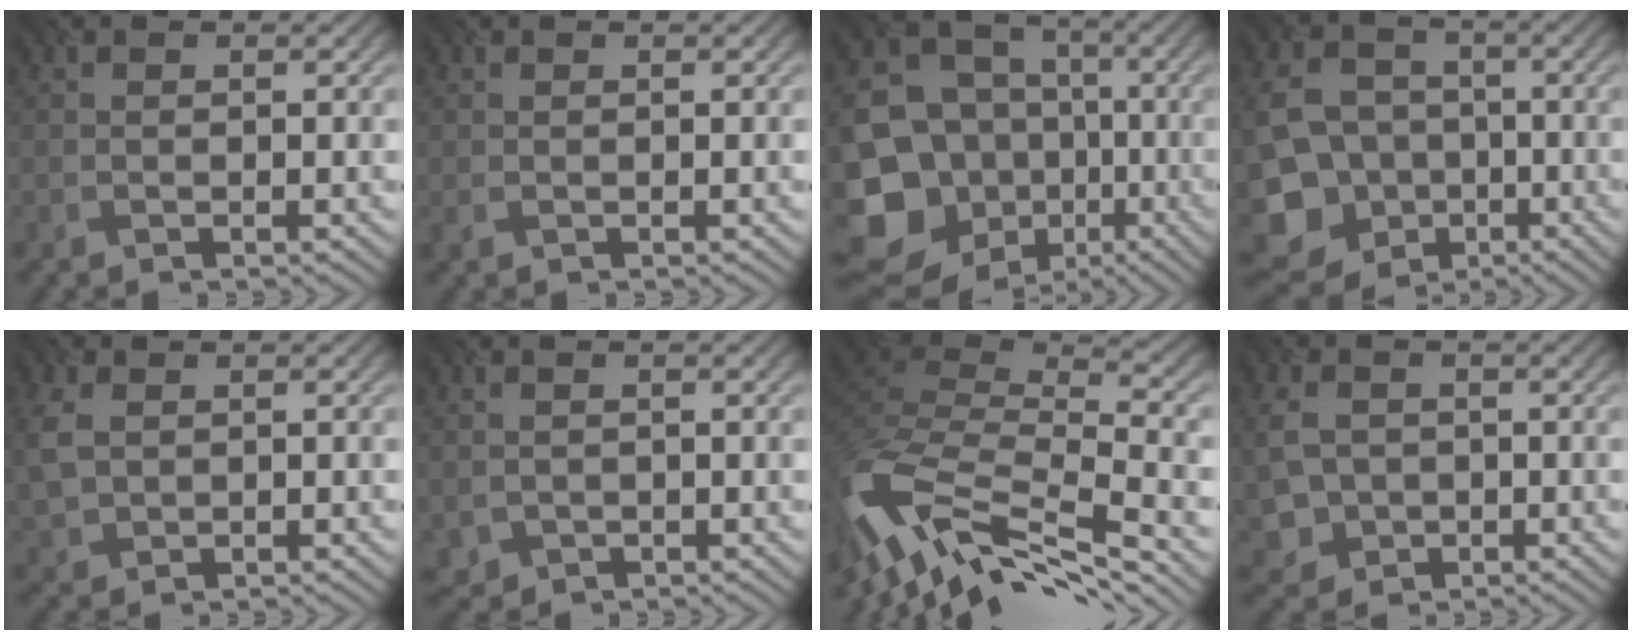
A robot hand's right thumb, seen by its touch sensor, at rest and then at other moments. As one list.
[{"total": 0.6, "force": [-0.2, 0.4, 0.5], "torque": [-0.014, -0.004, -0.005]}, {"total": 18.0, "force": [-5.6, 15.8, 6.7], "torque": [-0.201, -0.028, -0.098]}, {"total": 11.9, "force": [-3.3, 10.2, 5.2], "torque": [-0.150, -0.049, -0.071]}, {"total": 4.8, "force": [0.5, 3.5, 3.3], "torque": [-0.096, -0.004, 0.010]}, {"total": 1.8, "force": [-0.9, 1.5, 0.4], "torque": [-0.015, -0.011, -0.017]}, {"total": 13.1, "force": [-8.0, 4.9, 9.2], "torque": [-0.237, 0.000, -0.148]}, {"total": 4.6, "force": [-0.5, 3.9, 2.4], "torque": [-0.071, -0.012, -0.008]}]